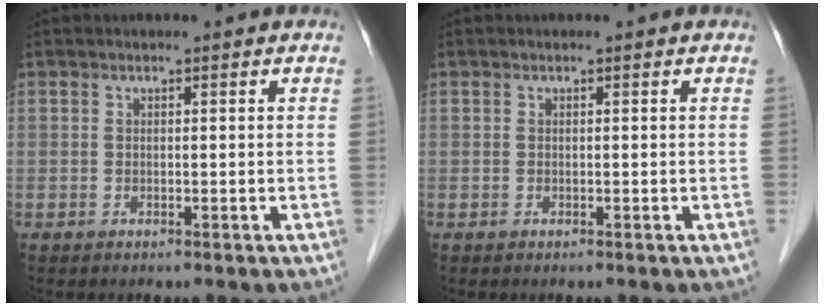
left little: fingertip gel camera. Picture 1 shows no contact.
{"total": 0.0}